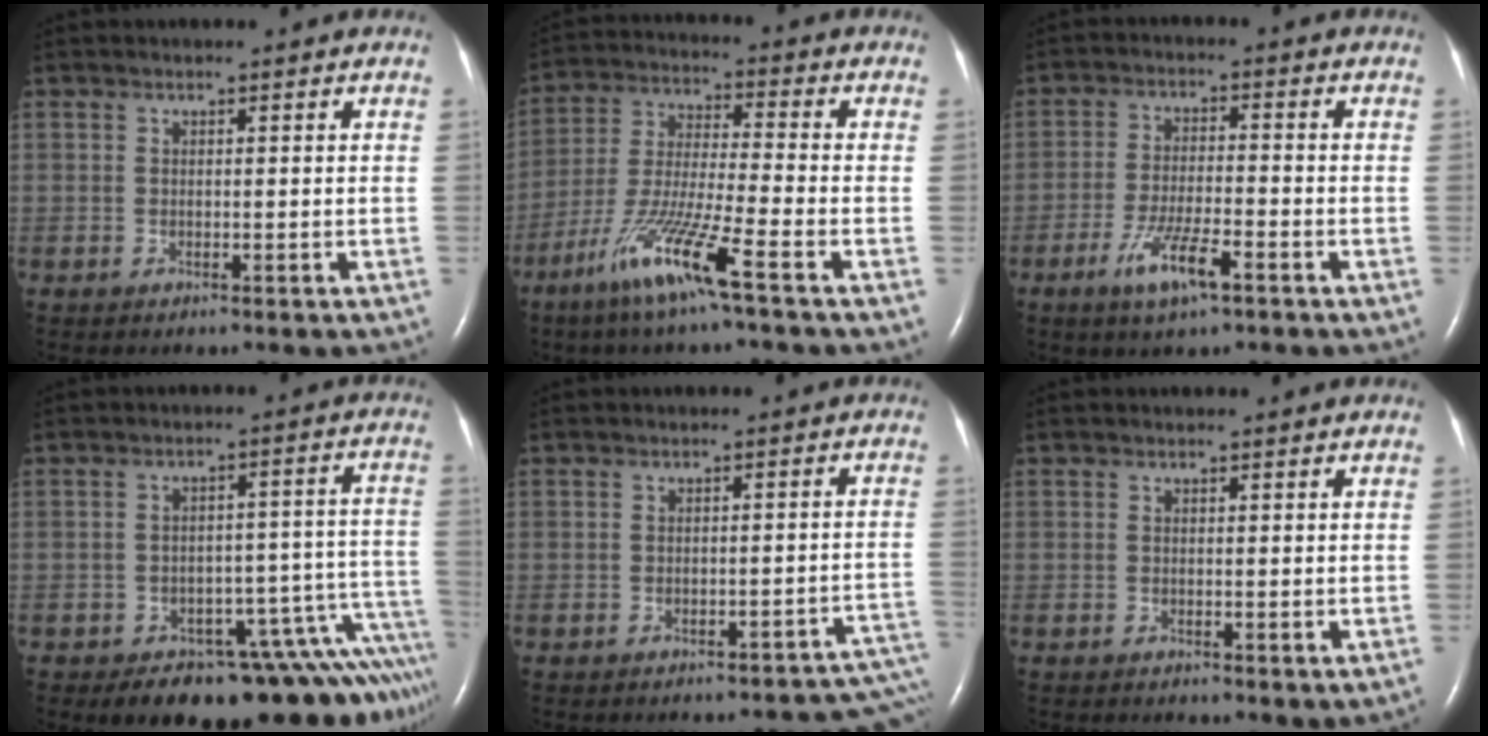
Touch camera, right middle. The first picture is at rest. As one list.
[{"total": 11.8, "force": [-6.9, -0.6, 9.6], "torque": [-0.198, -0.029, -0.139]}, {"total": 7.1, "force": [-4.0, 1.1, 5.7], "torque": [-0.117, -0.009, -0.069]}, {"total": 16.2, "force": [-12.7, 4.6, 8.9], "torque": [-0.016, 0.053, -0.154]}, {"total": 10.0, "force": [-8.5, 3.4, 4.1], "torque": [-0.023, 0.027, -0.088]}, {"total": 1.3, "force": [0.1, 0.6, 1.1], "torque": [-0.020, -0.006, 0.005]}]